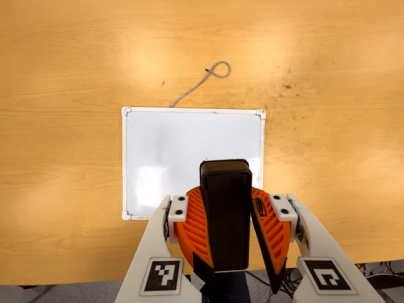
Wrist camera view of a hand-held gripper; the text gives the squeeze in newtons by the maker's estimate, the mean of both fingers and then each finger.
{"total": 10.5, "left": 10.4, "right": 10.6}